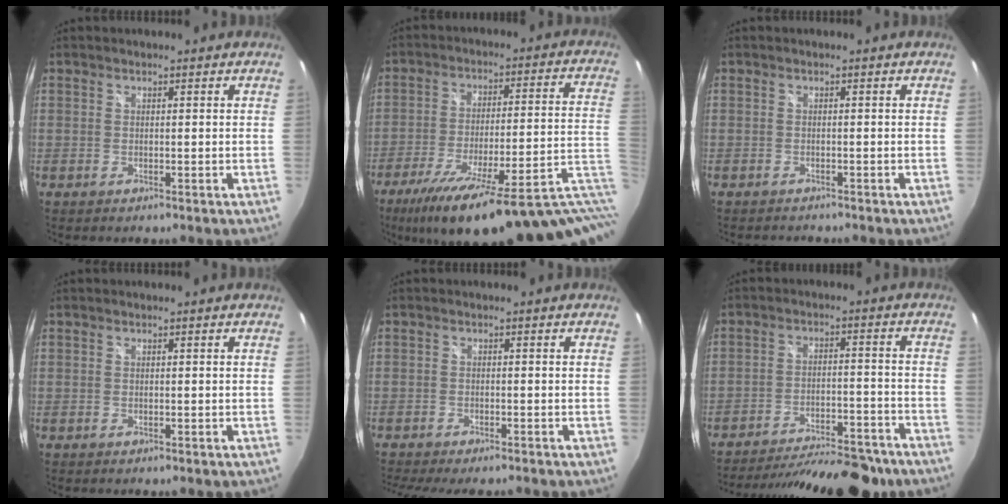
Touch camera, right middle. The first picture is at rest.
{"total": 27.6, "force": [-19.7, 3.5, 19.1], "torque": [-0.258, -0.052, -0.270]}
{"total": 2.4, "force": [-2.3, 0.5, 0.5], "torque": [-0.015, -0.013, -0.036]}
{"total": 0.0}
{"total": 8.0, "force": [-7.0, 1.3, 3.7], "torque": [-0.085, -0.024, -0.109]}
{"total": 23.1, "force": [-19.8, 5.8, 10.3], "torque": [-0.189, -0.017, -0.266]}